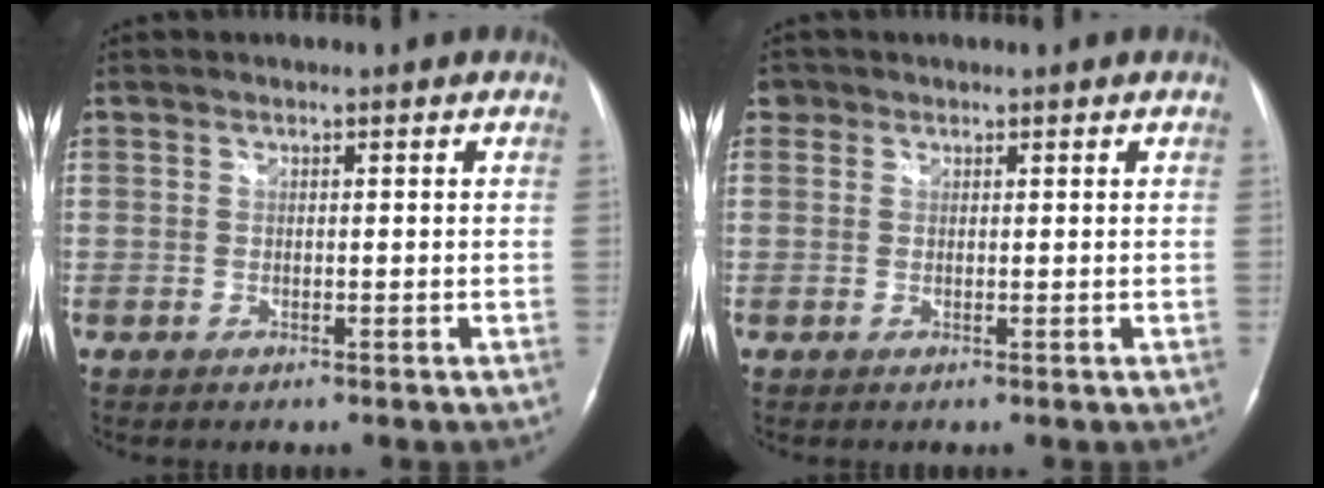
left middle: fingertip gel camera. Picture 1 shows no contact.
{"total": 1.3, "force": [0.7, 1.2, 0.1], "torque": [0.008, 0.006, 0.007]}